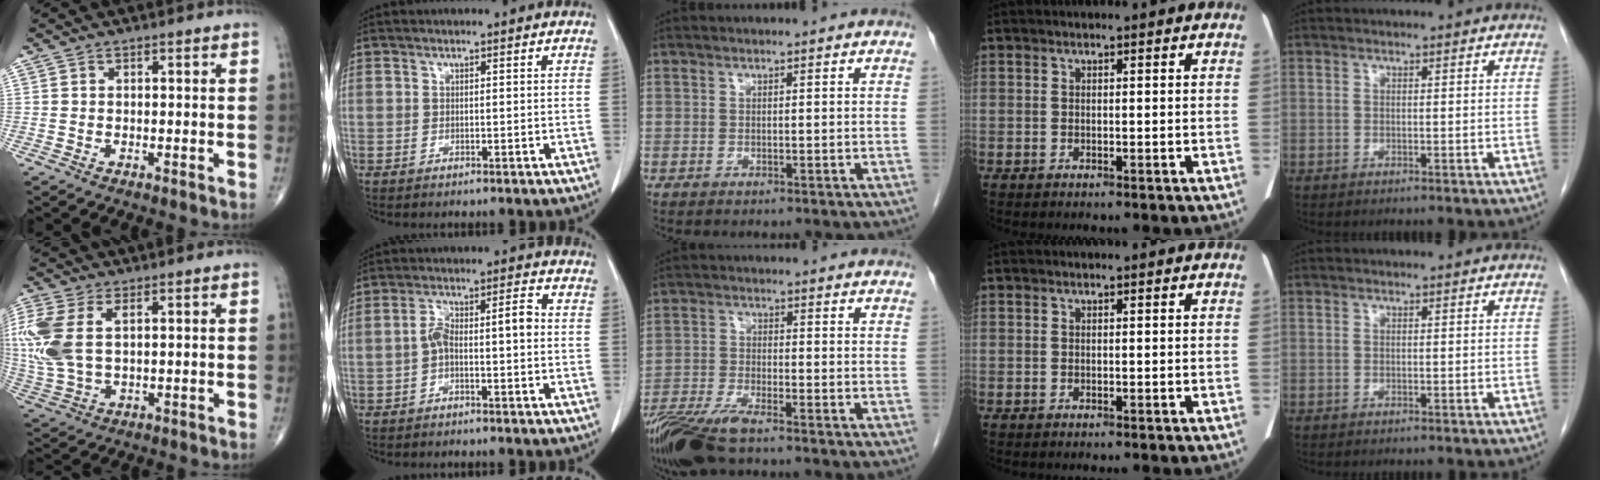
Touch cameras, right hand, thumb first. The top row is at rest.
{"thumb": {"total": 12.3, "force": [2.7, 6.7, 9.9], "torque": [-0.261, 0.005, 0.062]}, "index": {"total": 5.4, "force": [-1.0, 1.6, 5.1], "torque": [-0.097, 0.032, -0.016]}, "middle": {"total": 9.9, "force": [-7.5, 1.8, 6.1], "torque": [-0.119, -0.022, -0.137]}}